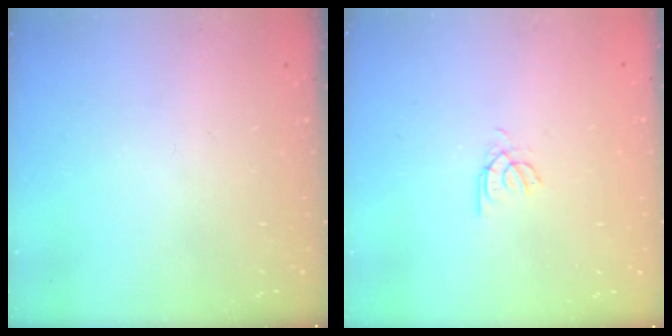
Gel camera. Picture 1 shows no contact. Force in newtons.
{"total": 2.4, "press": 2.3, "slide": 0.4}